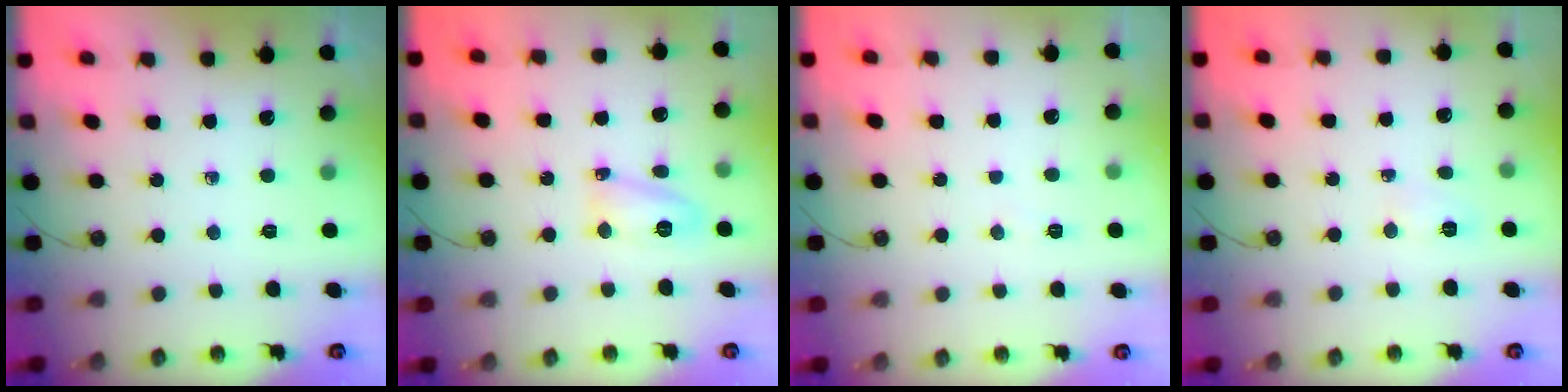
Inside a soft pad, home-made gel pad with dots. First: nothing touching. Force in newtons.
{"total": 9.7, "press": 9.6, "slide": 1.1}
{"total": 3.8, "press": 3.4, "slide": 1.7}
{"total": 3.6, "press": 3.4, "slide": 0.9}